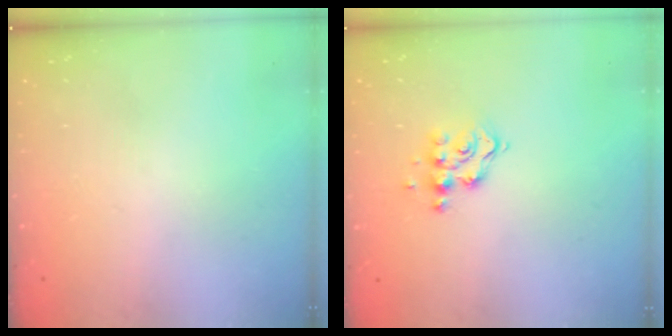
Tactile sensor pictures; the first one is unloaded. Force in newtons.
{"total": 8.5, "press": 8.4, "slide": 0.6}